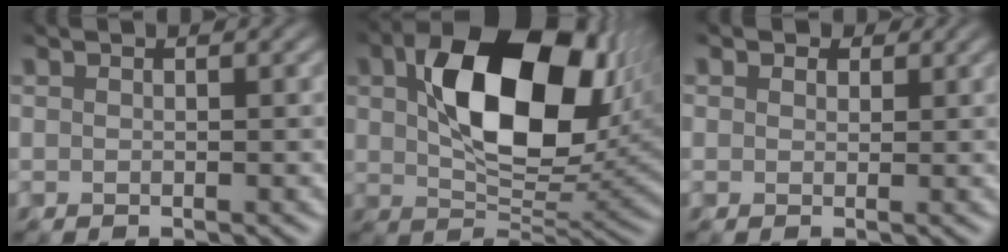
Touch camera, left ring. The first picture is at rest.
{"total": 11.9, "force": [3.6, 6.6, 9.3], "torque": [-0.151, 0.008, 0.068]}
{"total": 1.6, "force": [0.8, 1.2, 0.8], "torque": [-0.011, 0.006, 0.007]}